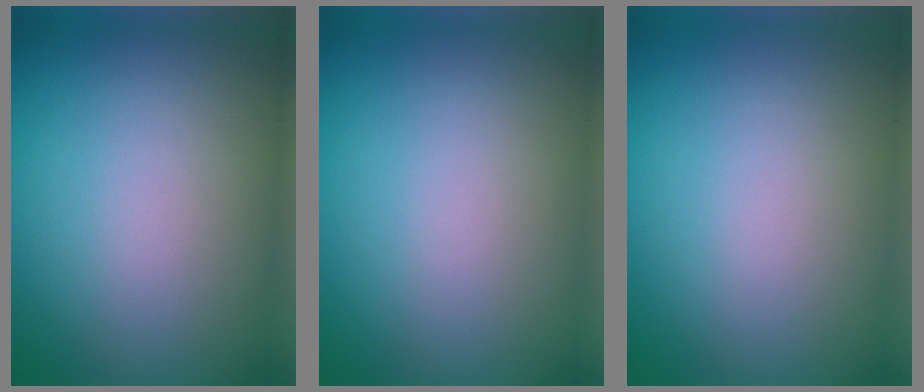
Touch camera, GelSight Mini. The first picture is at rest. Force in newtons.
{"total": 0.0}
{"total": 0.0}